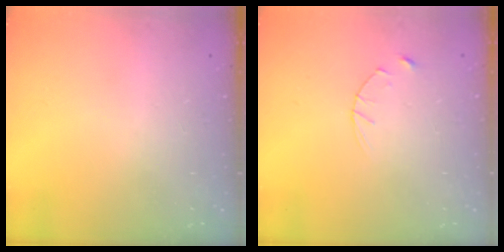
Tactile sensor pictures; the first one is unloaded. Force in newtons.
{"total": 2.8, "press": 2.8, "slide": 0.4}